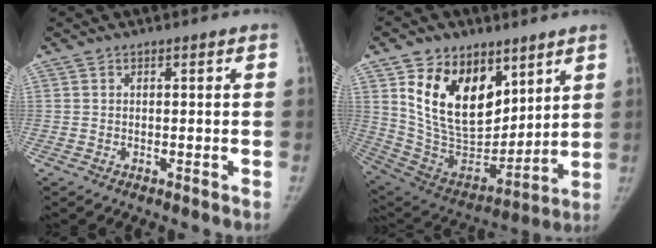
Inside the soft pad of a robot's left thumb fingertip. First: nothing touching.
{"total": 21.1, "force": [9.7, 13.4, 13.2], "torque": [-0.185, -0.052, 0.191]}